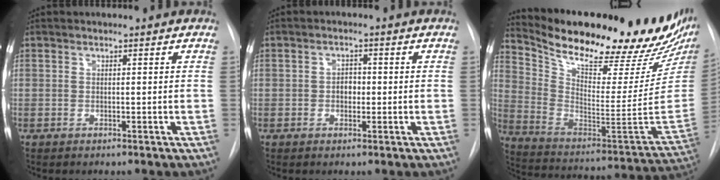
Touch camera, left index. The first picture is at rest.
{"total": 2.0, "force": [-0.2, 1.5, 1.4], "torque": [-0.019, 0.005, -0.004]}
{"total": 31.1, "force": [24.8, 7.6, 17.2], "torque": [-0.285, -0.051, 0.349]}